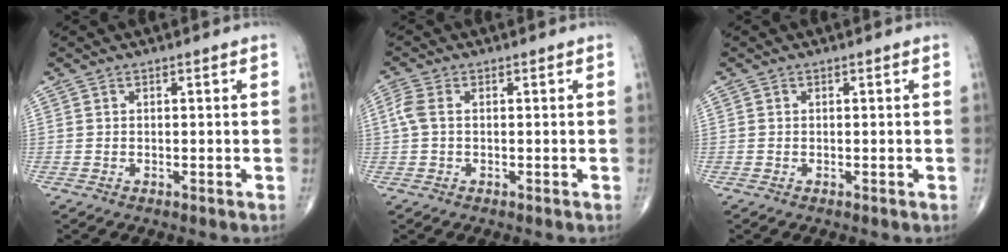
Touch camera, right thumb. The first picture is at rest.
{"total": 2.8, "force": [0.2, 1.5, 2.4], "torque": [-0.072, 0.007, 0.000]}
{"total": 0.0}